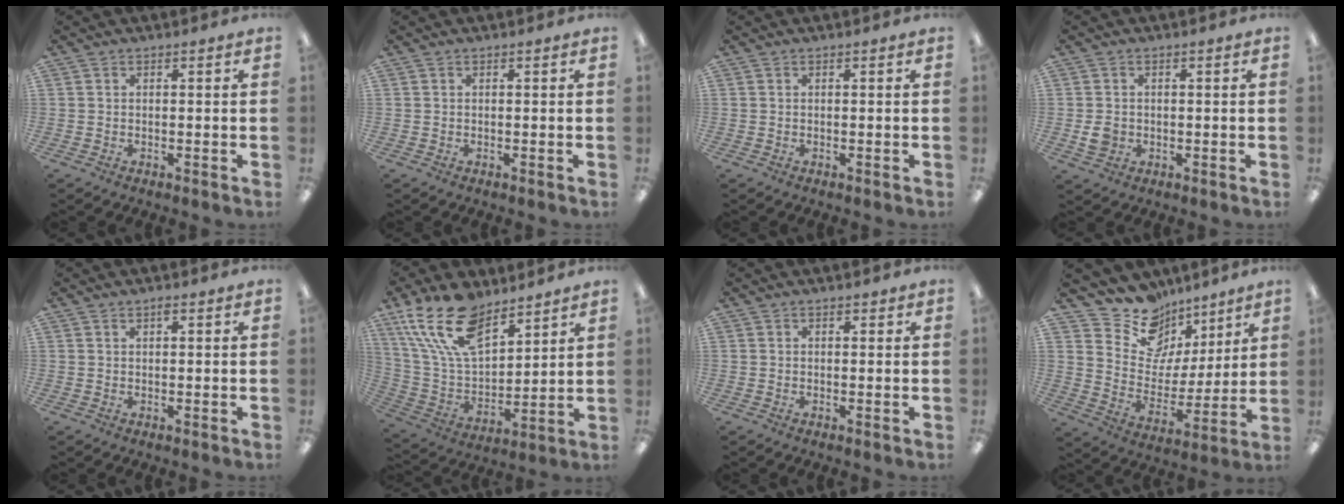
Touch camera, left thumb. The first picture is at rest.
{"total": 0.0}
{"total": 0.0}
{"total": 3.6, "force": [-0.2, 3.2, 1.8], "torque": [-0.013, 0.000, -0.004]}
{"total": 1.2, "force": [0.8, 0.5, 0.8], "torque": [-0.009, -0.001, 0.012]}
{"total": 19.3, "force": [12.7, 9.6, 11.0], "torque": [-0.227, -0.057, 0.234]}
{"total": 0.7, "force": [0.4, 0.5, 0.3], "torque": [-0.006, 0.001, 0.008]}
{"total": 14.1, "force": [10.3, 9.1, 3.0], "torque": [-0.072, -0.086, 0.196]}